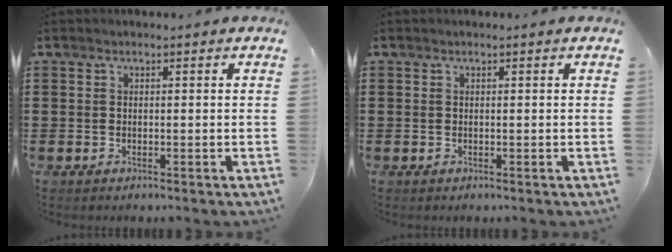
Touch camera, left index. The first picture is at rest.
{"total": 0.0}